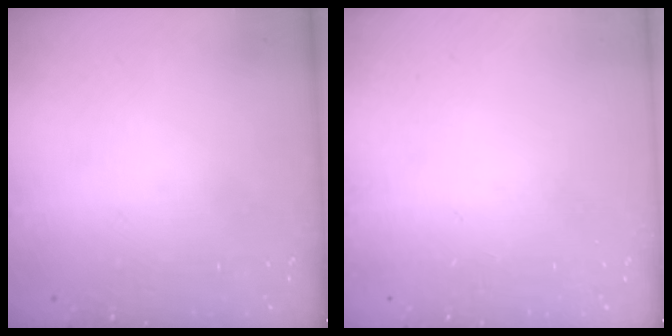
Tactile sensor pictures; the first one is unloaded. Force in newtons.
{"total": 0.0}